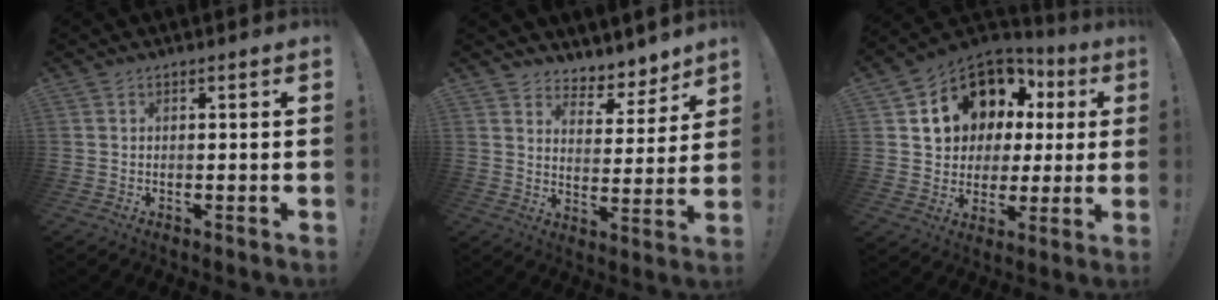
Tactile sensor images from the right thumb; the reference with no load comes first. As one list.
[{"total": 6.1, "force": [5.0, 3.3, 1.2], "torque": [-0.005, -0.054, 0.091]}, {"total": 14.7, "force": [6.9, 11.4, 6.2], "torque": [-0.094, -0.044, 0.149]}]